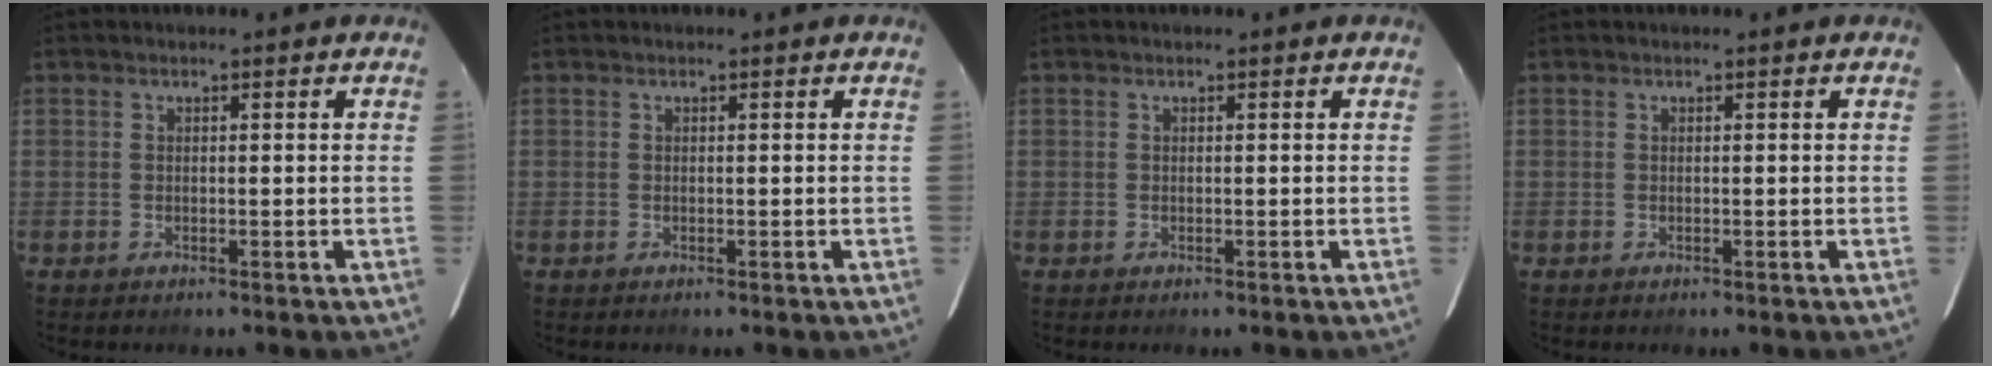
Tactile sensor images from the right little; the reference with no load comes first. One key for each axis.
{"total": 0.0}
{"total": 0.0}
{"total": 0.0}